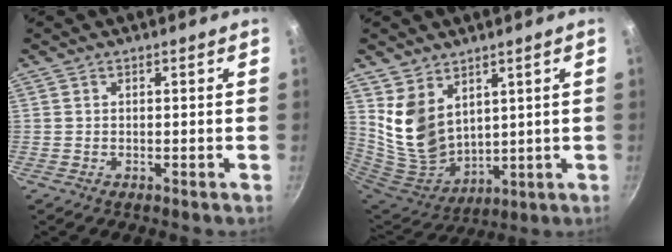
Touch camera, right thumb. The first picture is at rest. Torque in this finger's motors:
{"motor_torque": [-0.66, 1.80, 0.20, 0.00, 0.15]}